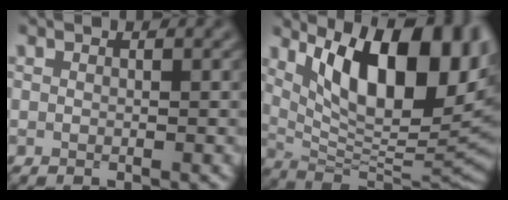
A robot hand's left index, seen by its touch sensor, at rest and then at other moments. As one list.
[{"total": 15.0, "force": [5.2, 6.1, 12.7], "torque": [-0.159, -0.001, 0.089]}]